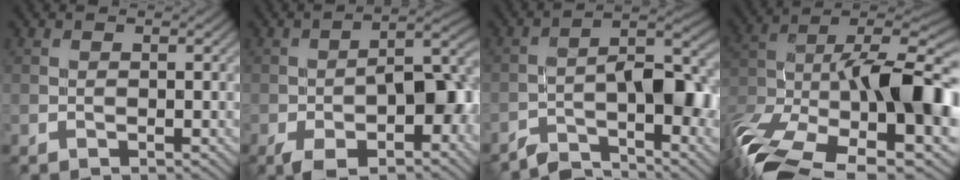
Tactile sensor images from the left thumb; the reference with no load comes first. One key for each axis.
{"total": 13.0, "fx": -4.8, "fy": 5.8, "fz": 10.6, "tx": -0.162, "ty": -0.015, "tz": -0.079}
{"total": 9.0, "fx": -5.3, "fy": 2.9, "fz": 6.7, "tx": -0.094, "ty": 0.005, "tz": -0.100}
{"total": 18.2, "fx": -5.6, "fy": 10.1, "fz": 14.1, "tx": -0.296, "ty": -0.022, "tz": -0.089}